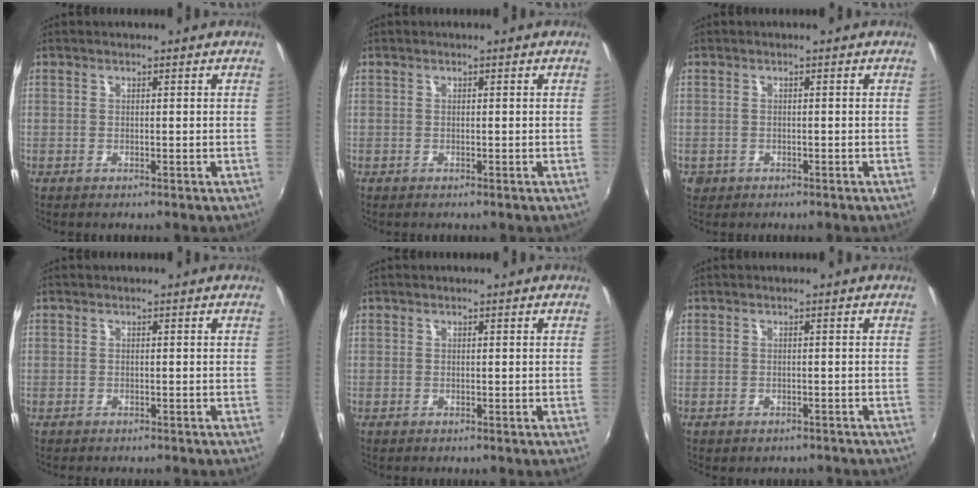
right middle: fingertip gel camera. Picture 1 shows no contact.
{"total": 0.0}
{"total": 2.3, "force": [-0.8, 2.0, 0.8], "torque": [-0.021, -0.005, -0.010]}
{"total": 0.9, "force": [-0.7, 0.4, 0.0], "torque": [-0.005, 0.001, -0.012]}
{"total": 0.0}
{"total": 2.5, "force": [-2.0, 1.2, 0.8], "torque": [-0.019, -0.009, -0.023]}